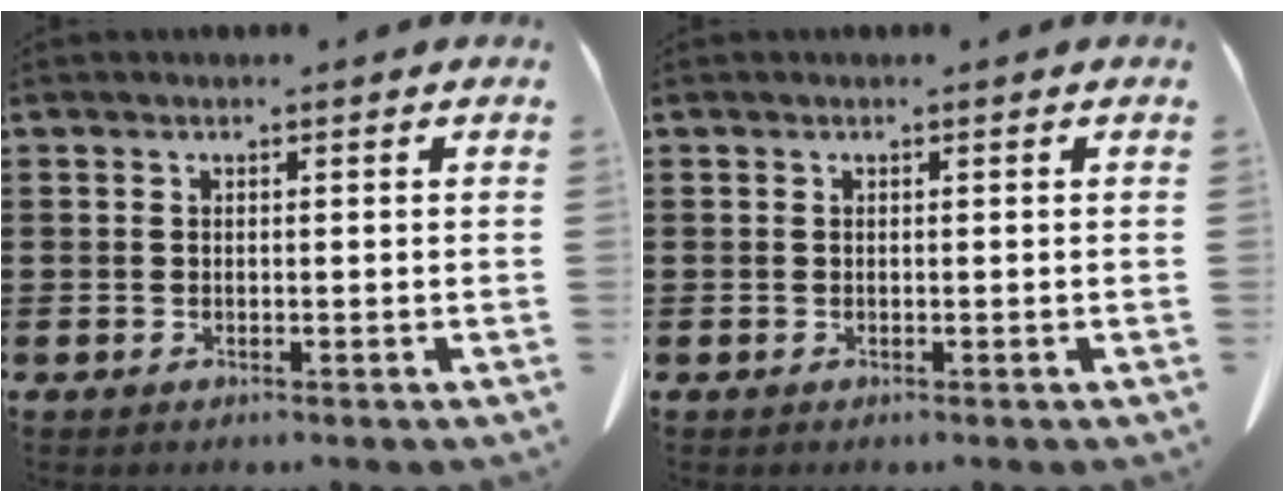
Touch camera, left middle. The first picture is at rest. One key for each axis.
{"total": 0.0}